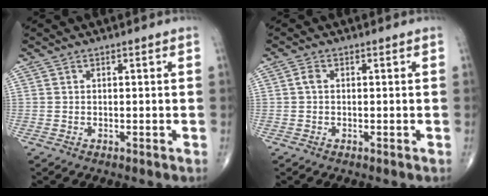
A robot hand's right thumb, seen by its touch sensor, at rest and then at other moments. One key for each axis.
{"total": 1.3, "fx": 0.0, "fy": 0.8, "fz": 1.0, "tx": -0.016, "ty": 0.002, "tz": -0.004}